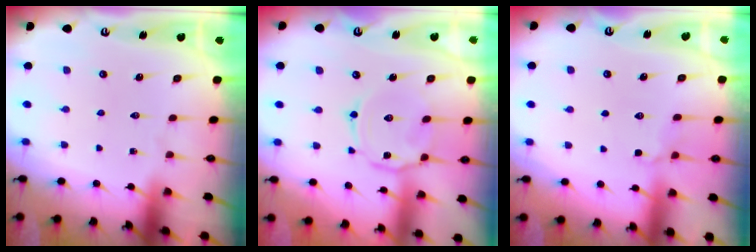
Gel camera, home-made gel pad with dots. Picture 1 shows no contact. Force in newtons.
{"total": 6.1, "press": 6.1, "slide": 0.5}
{"total": 4.0, "press": 3.9, "slide": 1.2}